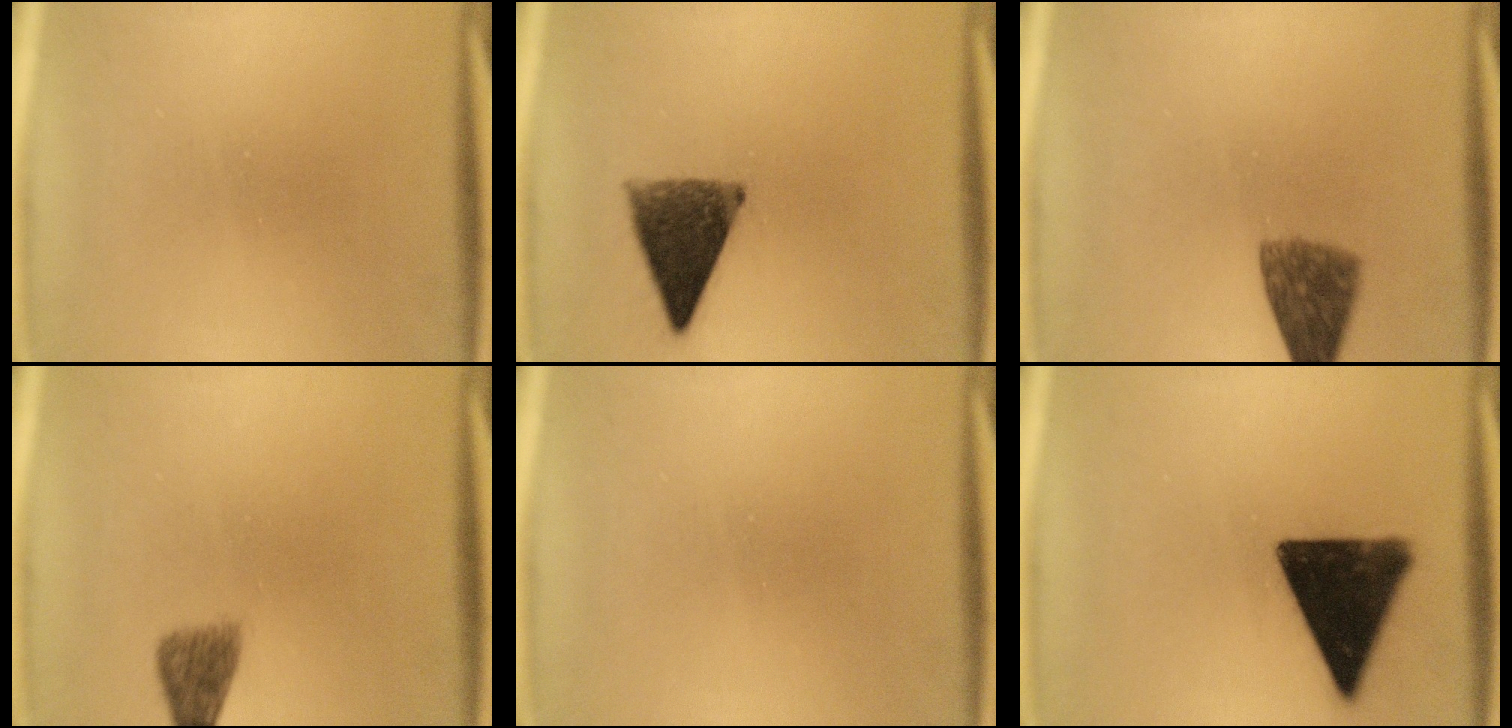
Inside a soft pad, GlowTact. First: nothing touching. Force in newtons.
{"total": 9.9}
{"total": 6.9}
{"total": 2.7}
{"total": 0.0}
{"total": 15.9}